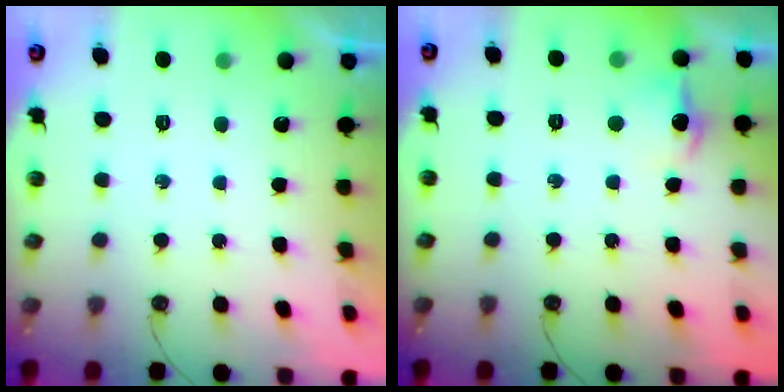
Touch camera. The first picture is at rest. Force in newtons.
{"total": 8.4, "press": 8.3, "slide": 0.8}